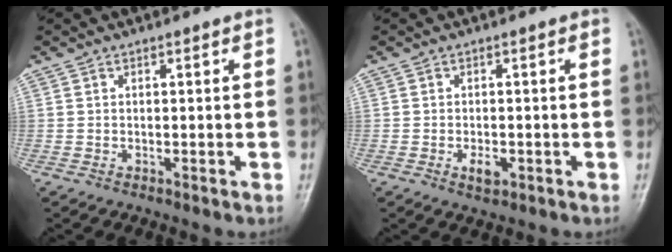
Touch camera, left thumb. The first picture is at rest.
{"total": 2.6, "force": [-0.9, 1.5, 2.0], "torque": [-0.028, 0.000, -0.014]}